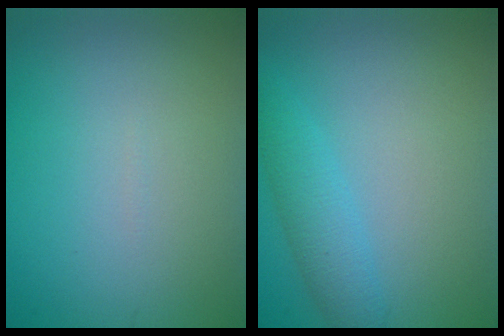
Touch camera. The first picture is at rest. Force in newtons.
{"total": 2.7, "press": 2.7, "slide": 0.1}